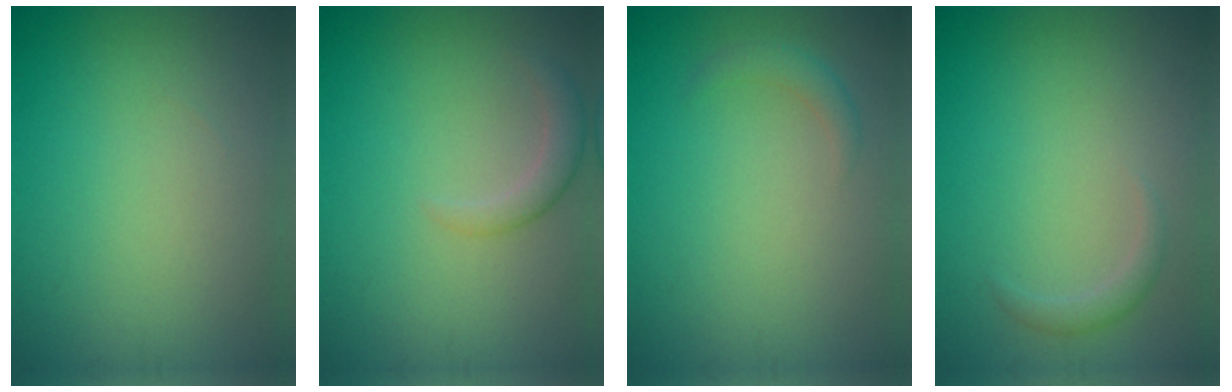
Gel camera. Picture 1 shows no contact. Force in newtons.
{"total": 1.8, "press": 1.8, "slide": 0.2}
{"total": 1.3, "press": 1.3, "slide": 0.1}
{"total": 1.2, "press": 1.2, "slide": 0.1}